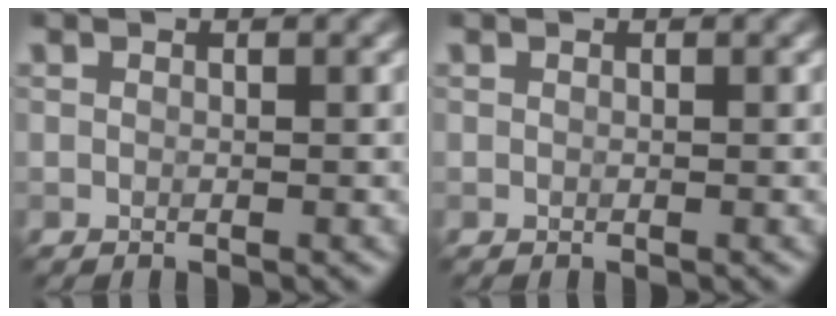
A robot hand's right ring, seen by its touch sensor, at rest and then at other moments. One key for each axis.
{"total": 0.0}